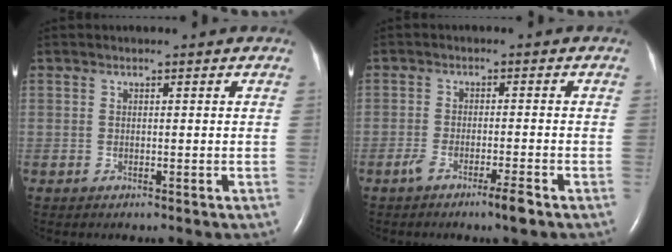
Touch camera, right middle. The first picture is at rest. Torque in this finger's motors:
{"motor_torque": [-0.02, 0.05, 0.06, 0.03]}